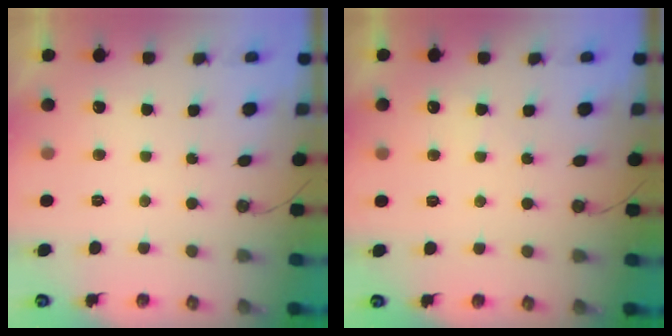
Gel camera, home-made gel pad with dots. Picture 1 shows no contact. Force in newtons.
{"total": 3.0, "press": 3.0, "slide": 0.4}